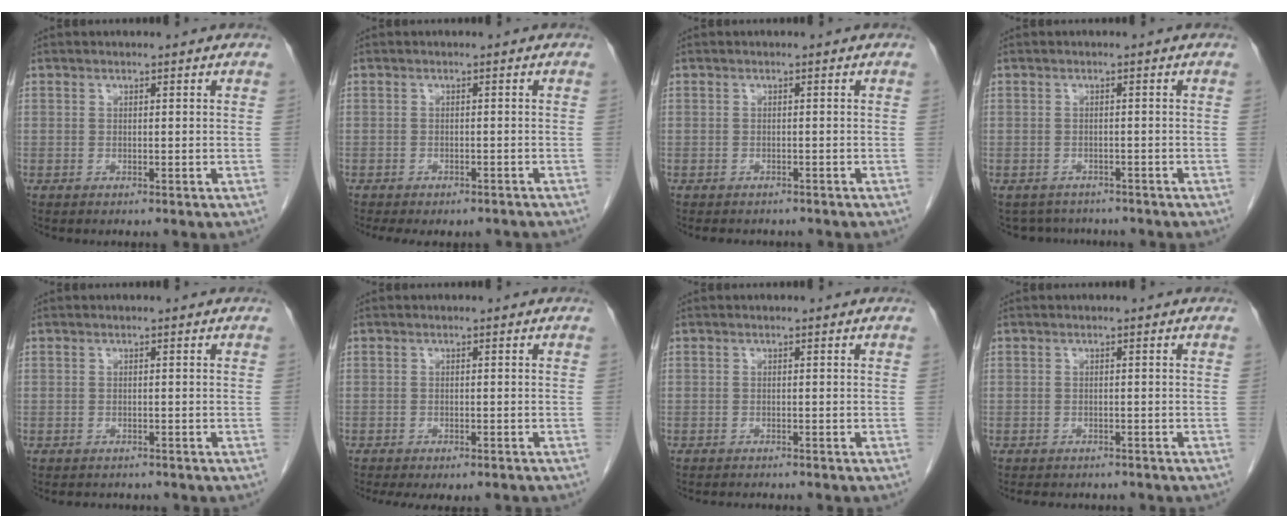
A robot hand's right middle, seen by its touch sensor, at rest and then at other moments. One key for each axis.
{"total": 7.2, "fx": -6.1, "fy": 2.8, "fz": 2.8, "tx": -0.036, "ty": 0.004, "tz": -0.075}
{"total": 5.1, "fx": -4.4, "fy": 2.0, "fz": 1.6, "tx": -0.019, "ty": -0.001, "tz": -0.053}
{"total": 5.6, "fx": -5.1, "fy": 2.2, "fz": 0.5, "tx": -0.002, "ty": 0.005, "tz": -0.065}
{"total": 3.2, "fx": -2.8, "fy": 1.3, "fz": 0.6, "tx": -0.010, "ty": -0.003, "tz": -0.035}
{"total": 7.2, "fx": -6.1, "fy": 2.1, "fz": 3.1, "tx": -0.038, "ty": -0.002, "tz": -0.079}
{"total": 3.5, "fx": -3.3, "fy": 0.4, "fz": 1.1, "tx": -0.013, "ty": -0.006, "tz": -0.044}
{"total": 6.5, "fx": -5.7, "fy": 2.5, "fz": 2.0, "tx": -0.026, "ty": 0.002, "tz": -0.069}